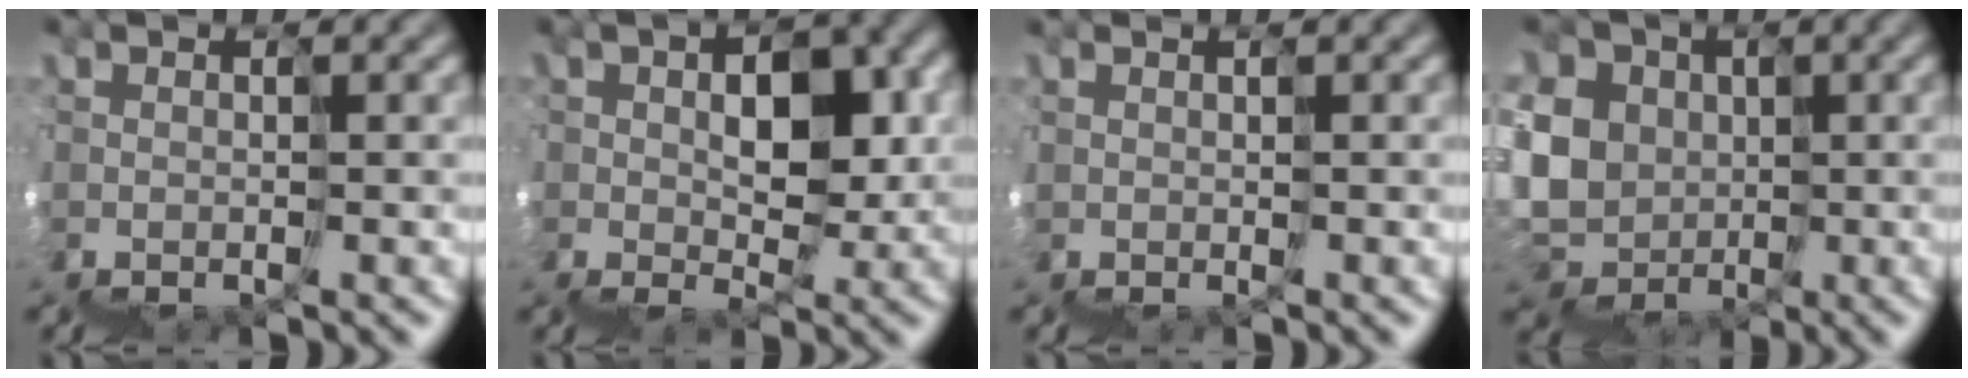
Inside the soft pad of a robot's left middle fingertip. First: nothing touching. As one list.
[{"total": 6.0, "force": [2.4, 4.0, 3.7], "torque": [-0.062, 0.019, 0.046]}, {"total": 0.8, "force": [0.7, -0.1, -0.4], "torque": [0.015, 0.010, 0.013]}, {"total": 7.4, "force": [1.6, 7.2, 0.6], "torque": [-0.036, 0.022, -0.011]}]